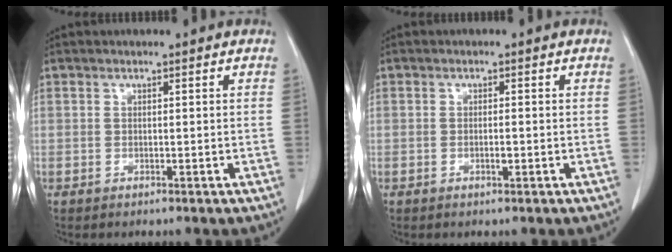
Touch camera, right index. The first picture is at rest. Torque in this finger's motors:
{"motor_torque": [-0.16, 0.13, -0.09, -0.01]}